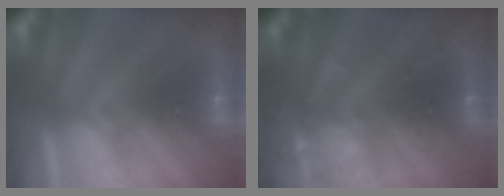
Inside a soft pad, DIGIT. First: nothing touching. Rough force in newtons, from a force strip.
{"total": 2.9}